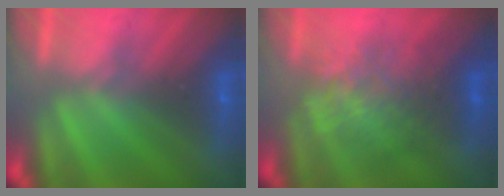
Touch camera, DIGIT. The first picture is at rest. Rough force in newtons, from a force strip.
{"total": 2.2}